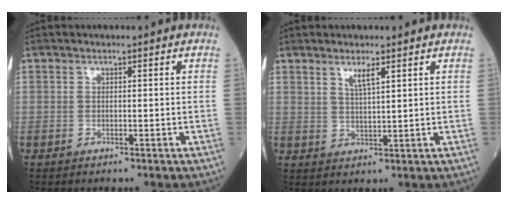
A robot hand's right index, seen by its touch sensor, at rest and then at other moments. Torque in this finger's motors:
{"motor_torque": [0.01, 0.13, 0.02, 0.01]}